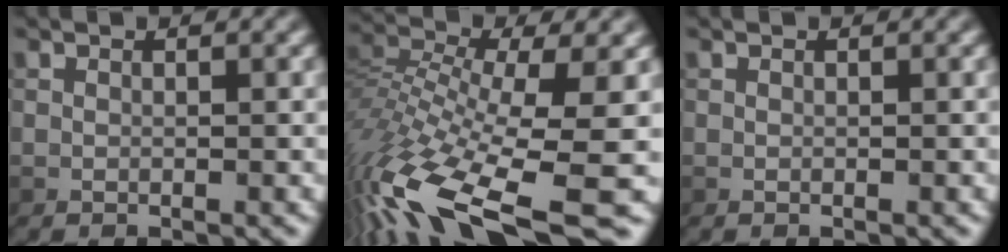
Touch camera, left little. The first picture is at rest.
{"total": 13.8, "force": [-7.4, 4.2, 10.8], "torque": [-0.233, 0.000, -0.126]}
{"total": 0.0}